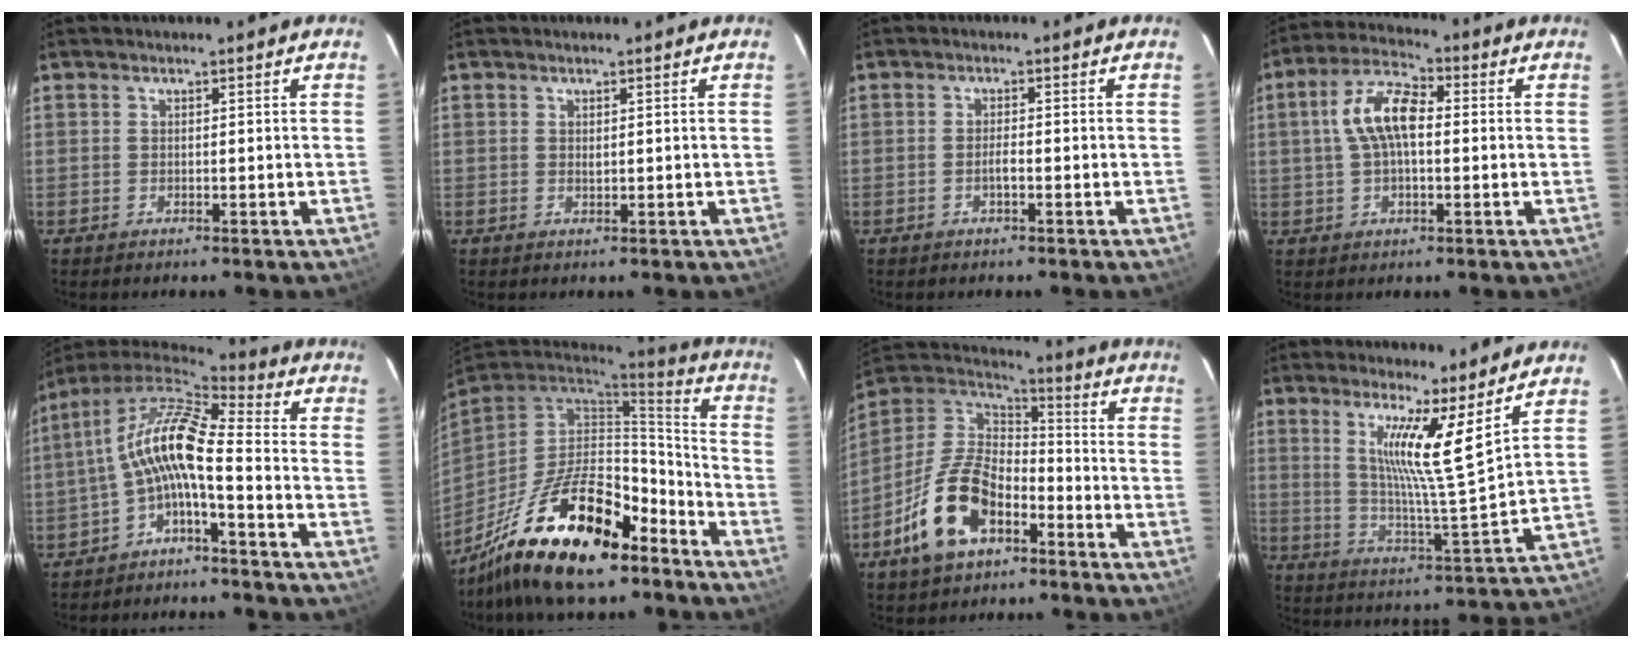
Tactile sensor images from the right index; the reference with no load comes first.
{"total": 0.6, "force": [0.3, 0.3, 0.4], "torque": [-0.008, 0.001, 0.007]}
{"total": 1.4, "force": [-0.6, 0.2, 1.3], "torque": [-0.025, 0.002, -0.012]}
{"total": 9.5, "force": [0.8, 4.7, 8.3], "torque": [-0.167, 0.025, 0.015]}
{"total": 11.0, "force": [-2.3, 2.5, 10.4], "torque": [-0.203, 0.017, -0.050]}
{"total": 24.7, "force": [-16.8, 9.7, 15.2], "torque": [-0.291, -0.002, -0.267]}
{"total": 16.1, "force": [-8.2, 8.8, 10.7], "torque": [-0.231, 0.006, -0.148]}
{"total": 11.2, "force": [6.6, -0.9, 9.0], "torque": [-0.144, -0.013, 0.114]}